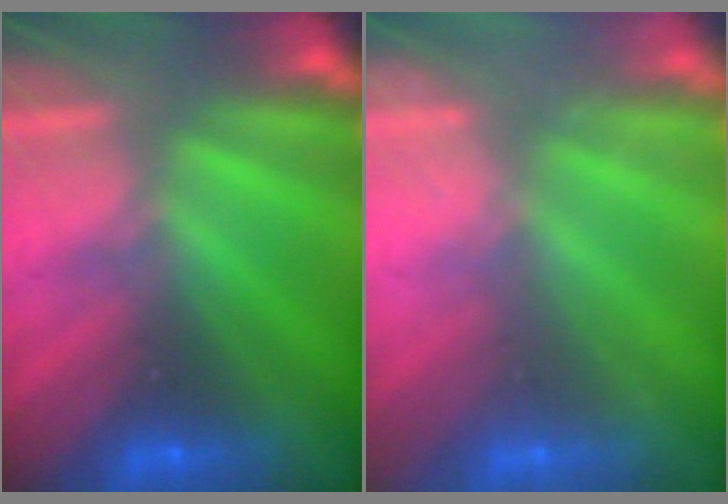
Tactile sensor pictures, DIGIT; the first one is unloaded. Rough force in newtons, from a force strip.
{"total": 2.4}